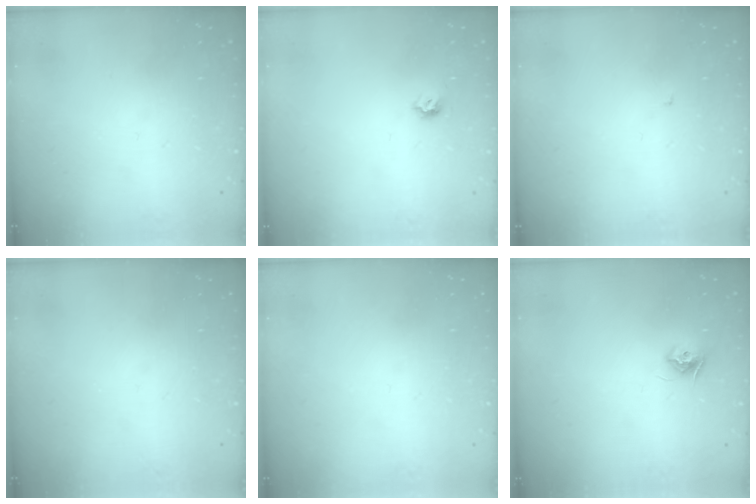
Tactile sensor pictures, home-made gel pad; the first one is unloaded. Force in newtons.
{"total": 4.0, "press": 3.9, "slide": 0.8}
{"total": 1.8, "press": 1.8, "slide": 0.2}
{"total": 0.0}
{"total": 0.7, "press": 0.7, "slide": 0.1}
{"total": 8.2, "press": 8.2, "slide": 0.1}